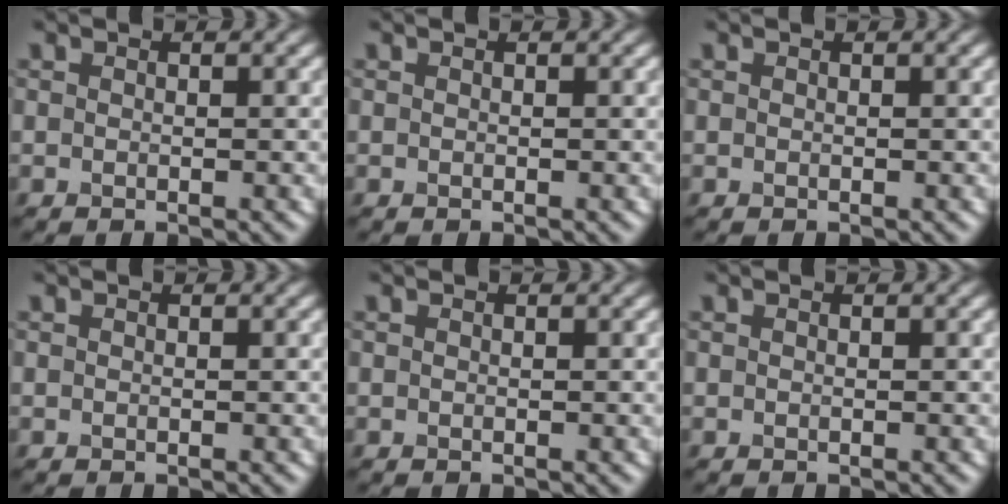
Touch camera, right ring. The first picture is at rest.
{"total": 0.0}
{"total": 0.0}
{"total": 0.0}
{"total": 0.0}
{"total": 0.0}